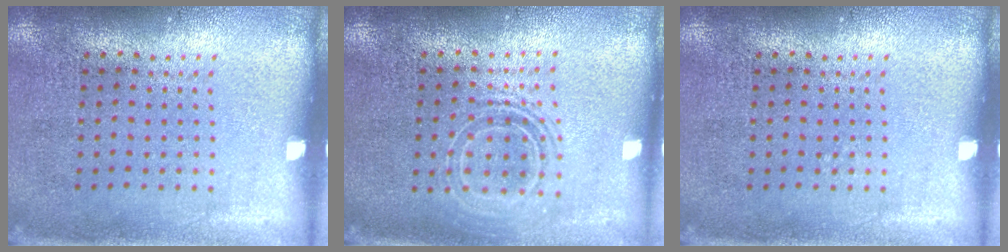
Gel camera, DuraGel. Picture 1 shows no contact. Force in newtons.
{"total": 1.7, "press": 1.3, "slide": 1.1}
{"total": 0.0}